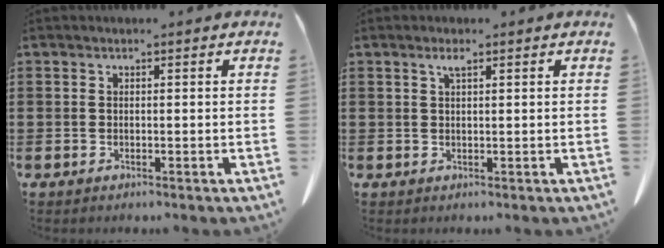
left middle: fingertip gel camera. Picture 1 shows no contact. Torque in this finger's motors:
{"motor_torque": [0.36, 0.03, 0.05, 0.06]}